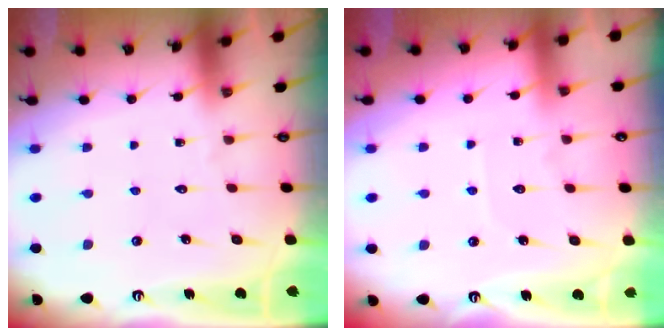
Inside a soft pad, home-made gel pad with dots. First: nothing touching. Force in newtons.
{"total": 3.0, "press": 2.9, "slide": 0.4}